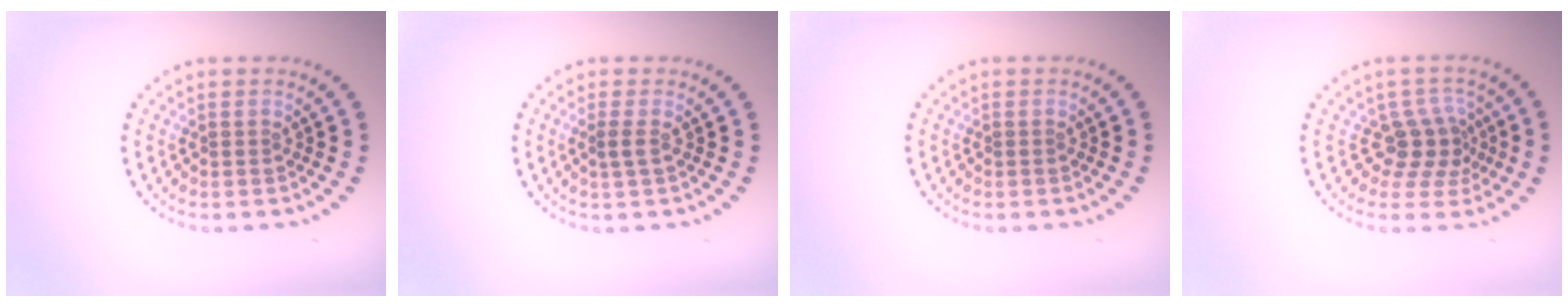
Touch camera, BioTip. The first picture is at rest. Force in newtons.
{"total": 1.0, "press": 0.9, "slide": 0.4}
{"total": 0.0}
{"total": 3.2, "press": 2.4, "slide": 2.1}